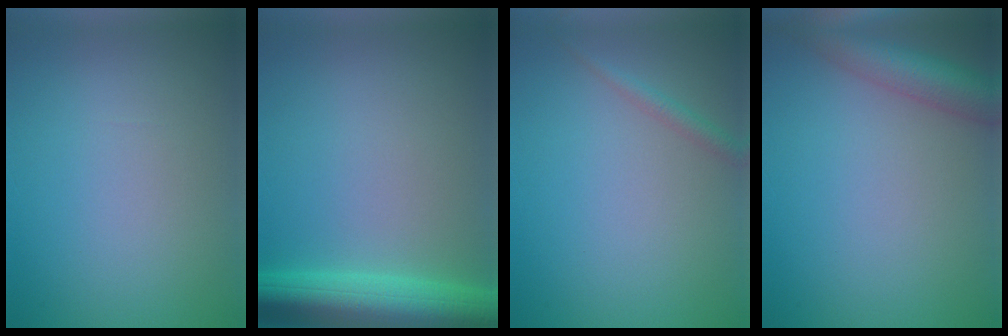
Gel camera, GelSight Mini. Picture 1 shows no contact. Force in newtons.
{"total": 7.3, "press": 7.3, "slide": 0.4}
{"total": 1.3, "press": 1.3, "slide": 0.1}
{"total": 5.1, "press": 5.1, "slide": 0.2}